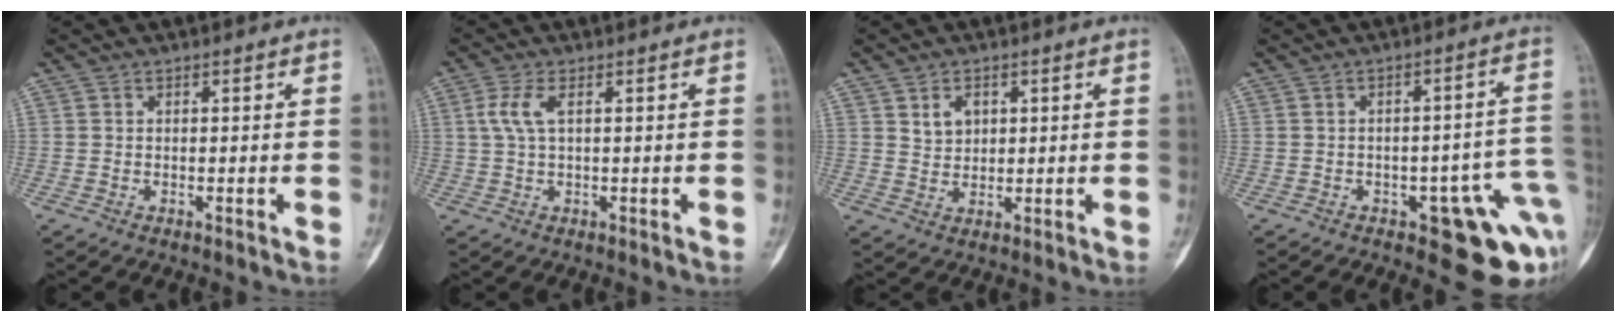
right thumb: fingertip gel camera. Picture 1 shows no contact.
{"total": 3.9, "force": [1.0, 1.4, 3.5], "torque": [-0.097, 0.010, 0.023]}
{"total": 3.8, "force": [1.6, 2.8, 2.0], "torque": [-0.020, -0.011, 0.031]}
{"total": 13.3, "force": [-4.2, 5.0, 11.5], "torque": [-0.096, 0.025, -0.040]}